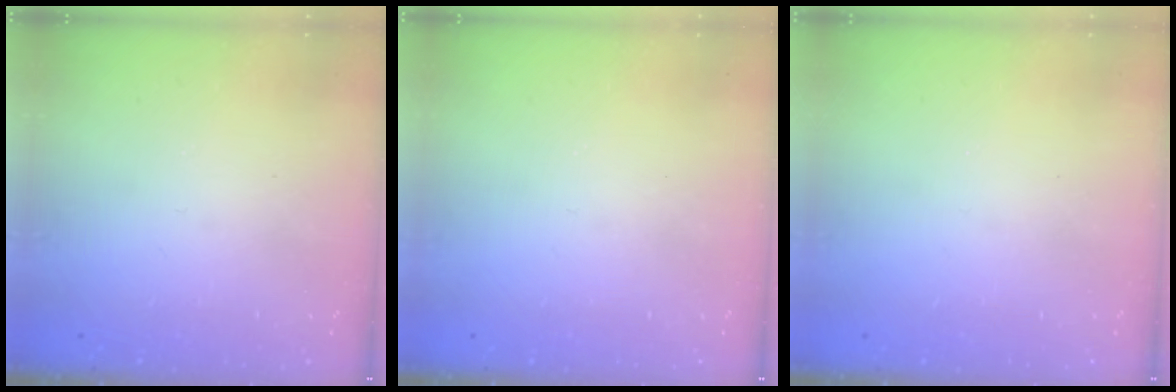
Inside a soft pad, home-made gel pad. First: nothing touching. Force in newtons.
{"total": 0.0}
{"total": 0.0}